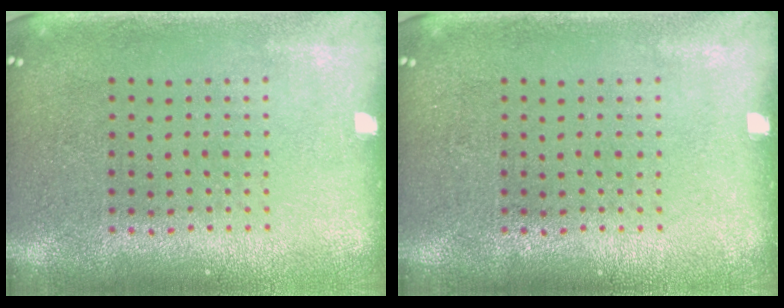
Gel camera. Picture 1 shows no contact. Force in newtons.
{"total": 0.0}